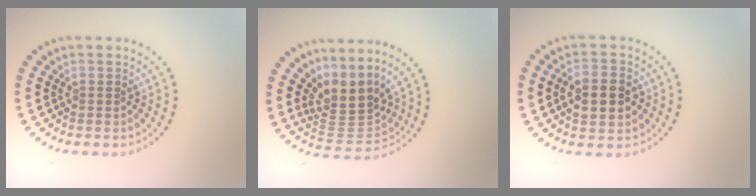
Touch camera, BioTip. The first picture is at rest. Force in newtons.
{"total": 3.9, "press": 2.5, "slide": 3.0}
{"total": 4.6, "press": 4.6, "slide": 0.1}